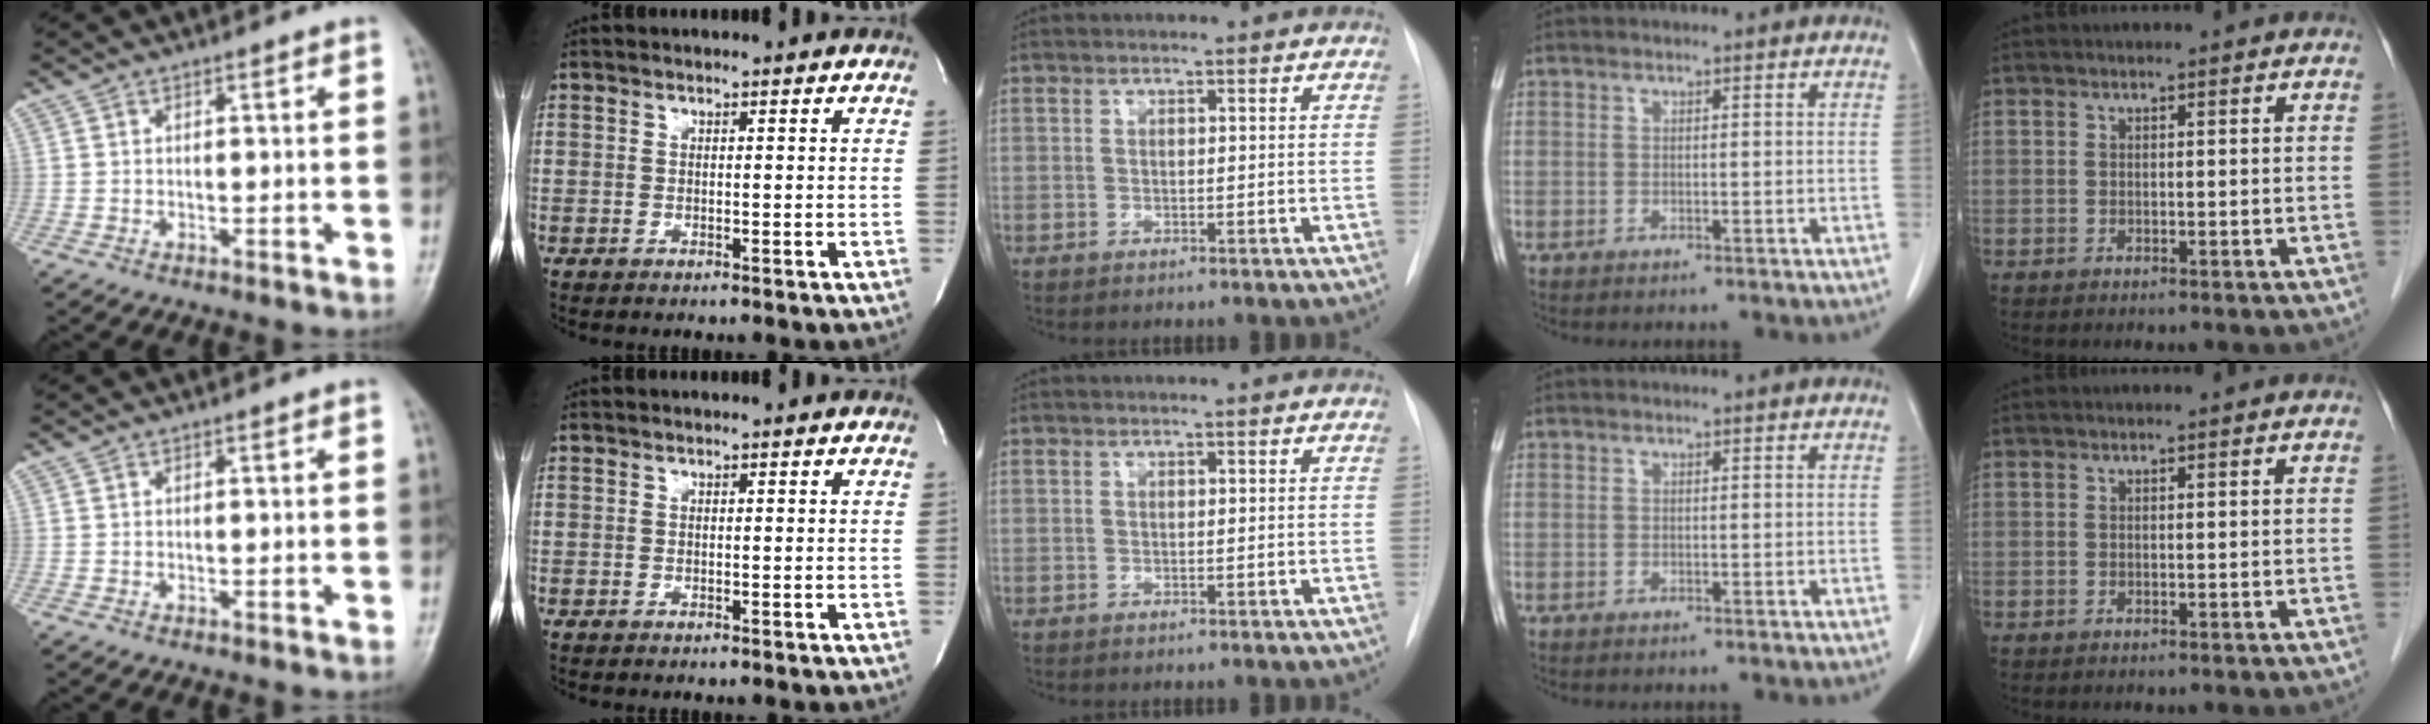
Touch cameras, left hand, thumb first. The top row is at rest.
{}